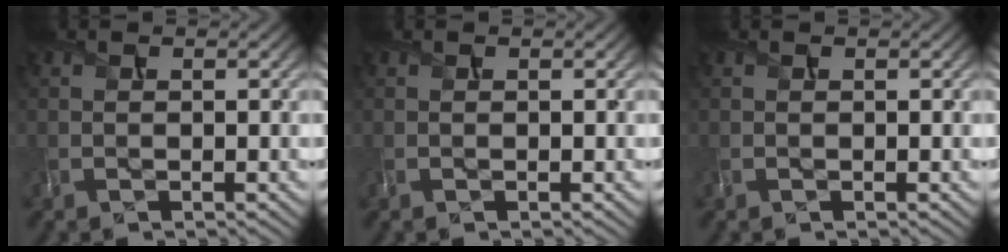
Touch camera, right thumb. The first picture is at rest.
{"total": 0.0}
{"total": 0.0}